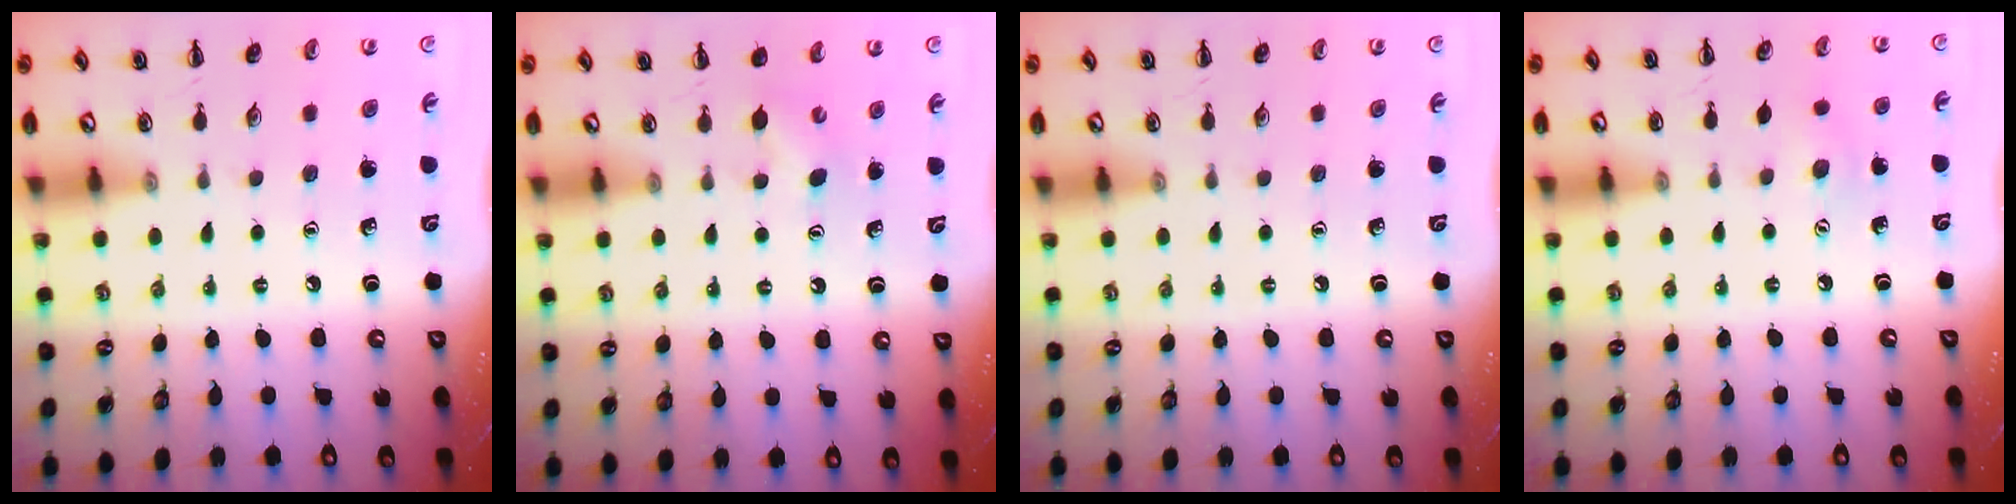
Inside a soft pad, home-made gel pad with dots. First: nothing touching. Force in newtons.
{"total": 2.9, "press": 2.9, "slide": 0.6}
{"total": 0.0}
{"total": 5.8, "press": 5.6, "slide": 1.5}